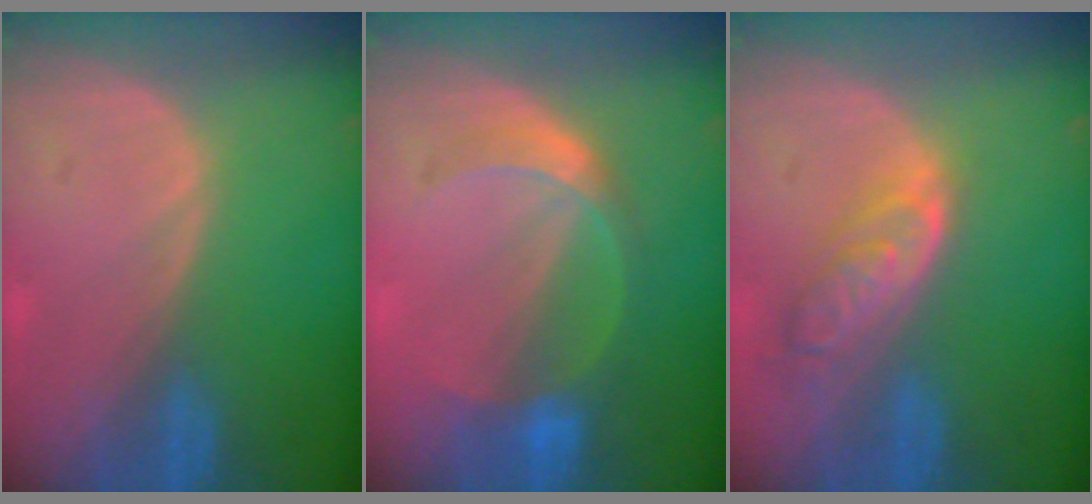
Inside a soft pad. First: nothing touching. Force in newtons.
{"total": 5.9, "press": 5.2, "slide": 2.8}
{"total": 6.3, "press": 5.7, "slide": 2.7}